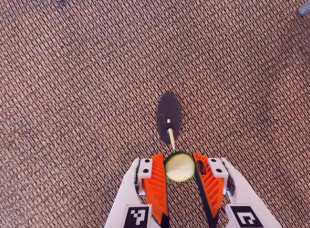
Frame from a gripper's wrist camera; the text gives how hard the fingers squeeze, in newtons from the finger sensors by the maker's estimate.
{"total": 6.8, "left": 6.3, "right": 7.3}